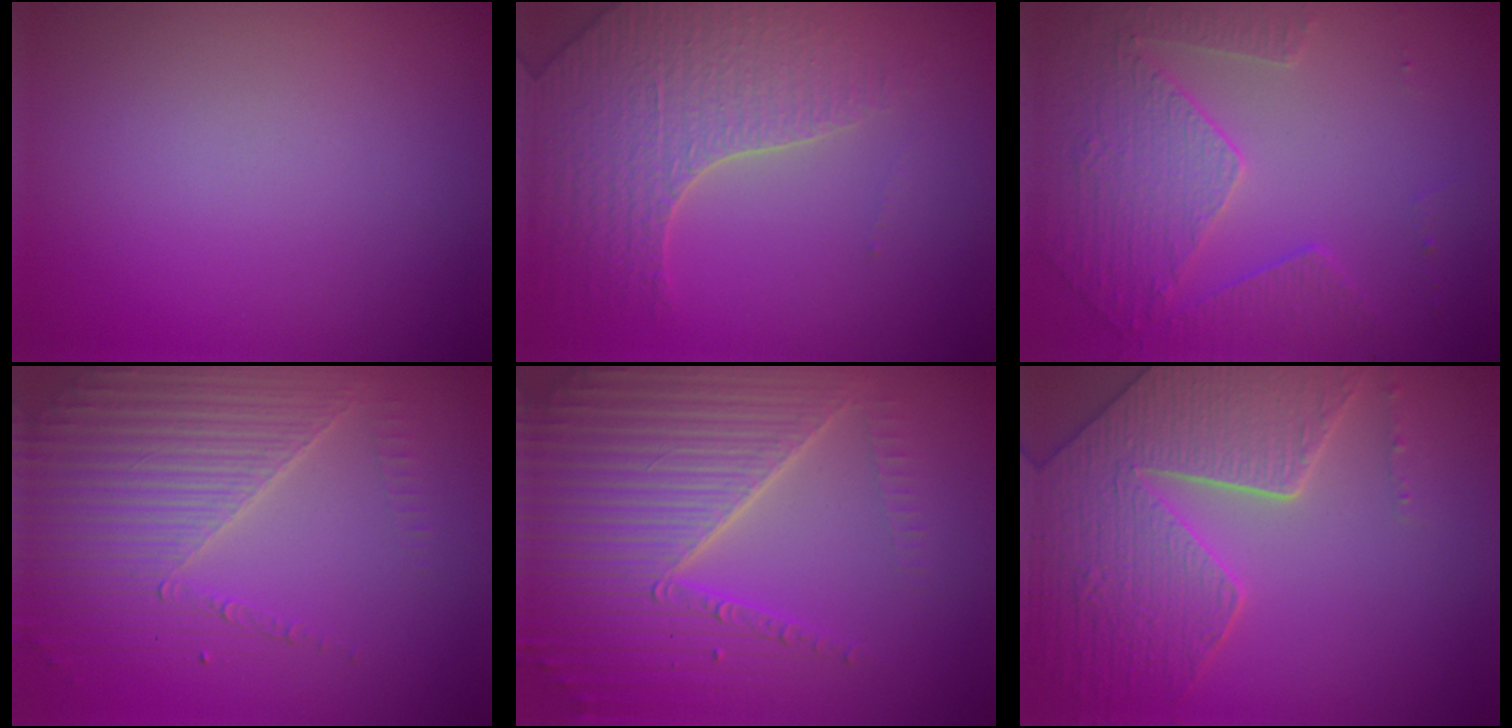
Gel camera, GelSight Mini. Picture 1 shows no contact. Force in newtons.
{"total": 4.3, "press": 4.2, "slide": 0.8}
{"total": 5.0, "press": 3.7, "slide": 3.4}
{"total": 5.1, "press": 4.2, "slide": 2.9}
{"total": 7.1, "press": 6.9, "slide": 1.7}
{"total": 7.6, "press": 6.2, "slide": 4.5}